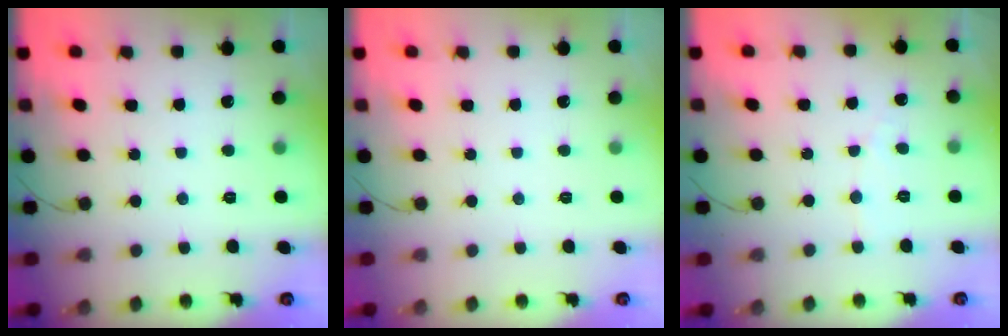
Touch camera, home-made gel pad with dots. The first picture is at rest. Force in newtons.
{"total": 0.0}
{"total": 3.3, "press": 3.3, "slide": 0.3}